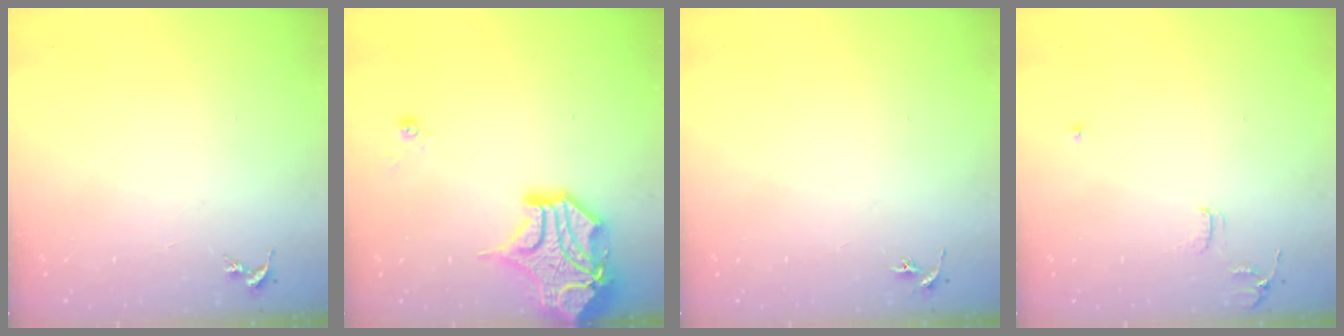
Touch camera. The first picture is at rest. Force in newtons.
{"total": 16.9, "press": 16.8, "slide": 2.5}
{"total": 3.0, "press": 3.0, "slide": 0.3}
{"total": 6.4, "press": 6.3, "slide": 0.8}